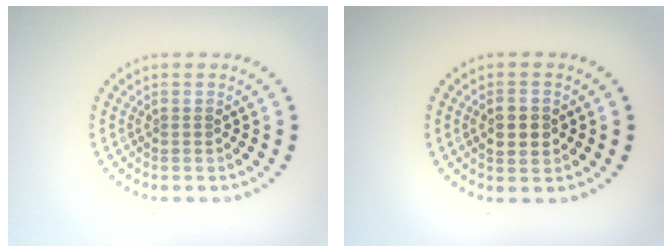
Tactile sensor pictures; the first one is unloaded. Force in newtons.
{"total": 2.9, "press": 2.9, "slide": 0.2}